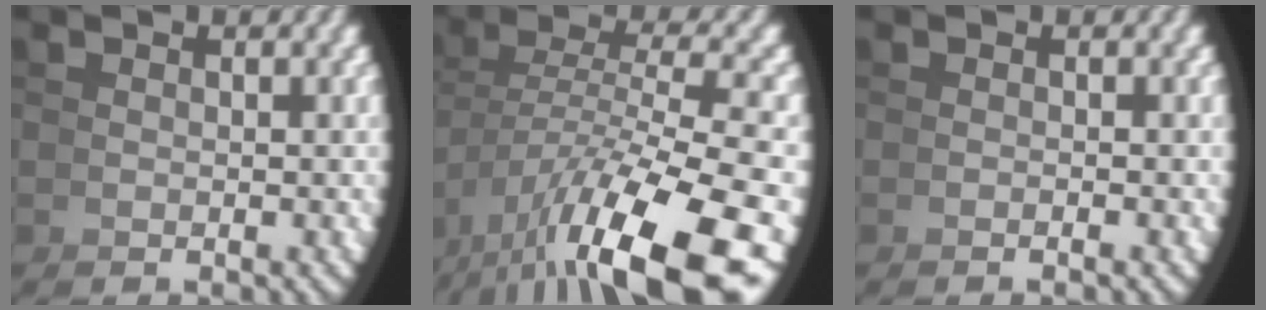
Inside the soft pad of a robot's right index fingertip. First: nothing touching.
{"total": 9.7, "force": [-2.7, 4.0, 8.3], "torque": [-0.137, -0.023, -0.019]}
{"total": 0.6, "force": [-0.5, -0.4, 0.2], "torque": [-0.004, 0.006, -0.011]}